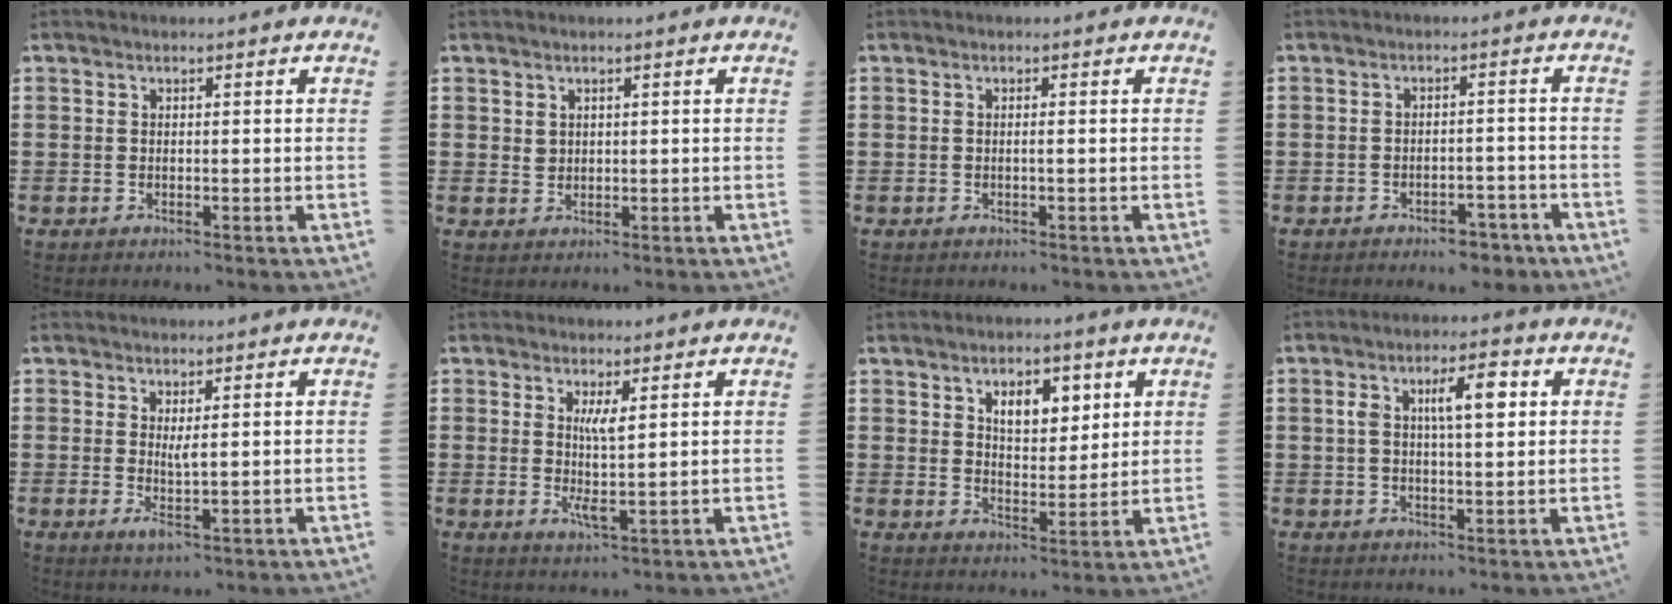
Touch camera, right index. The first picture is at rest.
{"total": 1.3, "force": [0.8, 1.0, 0.3], "torque": [-0.008, 0.004, 0.017]}
{"total": 0.6, "force": [-0.1, -0.1, 0.6], "torque": [-0.011, -0.003, -0.002]}
{"total": 3.7, "force": [-3.4, 0.8, 0.9], "torque": [-0.017, 0.006, -0.069]}
{"total": 2.7, "force": [0.4, 0.6, 2.6], "torque": [-0.043, -0.006, 0.005]}
{"total": 3.7, "force": [0.9, 0.5, 3.6], "torque": [-0.072, -0.005, 0.016]}
{"total": 5.6, "force": [2.8, 3.1, 3.8], "torque": [-0.063, 0.004, 0.042]}
{"total": 6.6, "force": [1.7, 2.3, 5.9], "torque": [-0.105, 0.006, 0.022]}